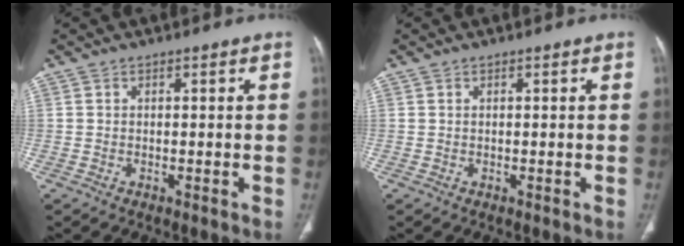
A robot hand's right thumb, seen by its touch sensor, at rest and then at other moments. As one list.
[{"total": 0.0}]